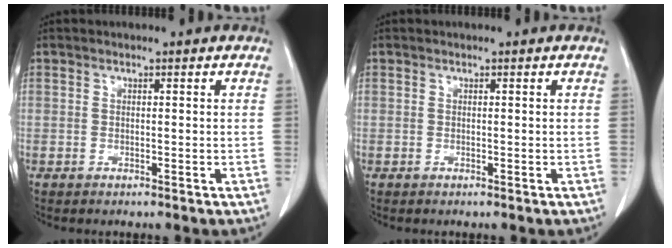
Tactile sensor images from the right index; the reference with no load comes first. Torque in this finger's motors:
{"motor_torque": [0.00, 0.00, 0.00, 0.00]}